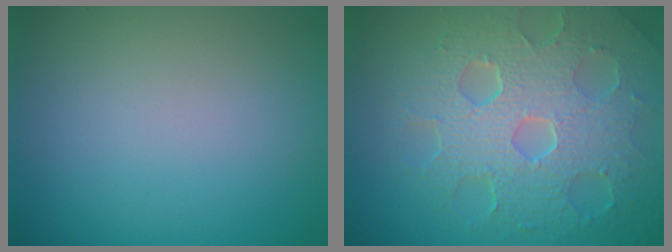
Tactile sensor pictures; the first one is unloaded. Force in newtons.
{"total": 8.7, "press": 6.0, "slide": 6.2}